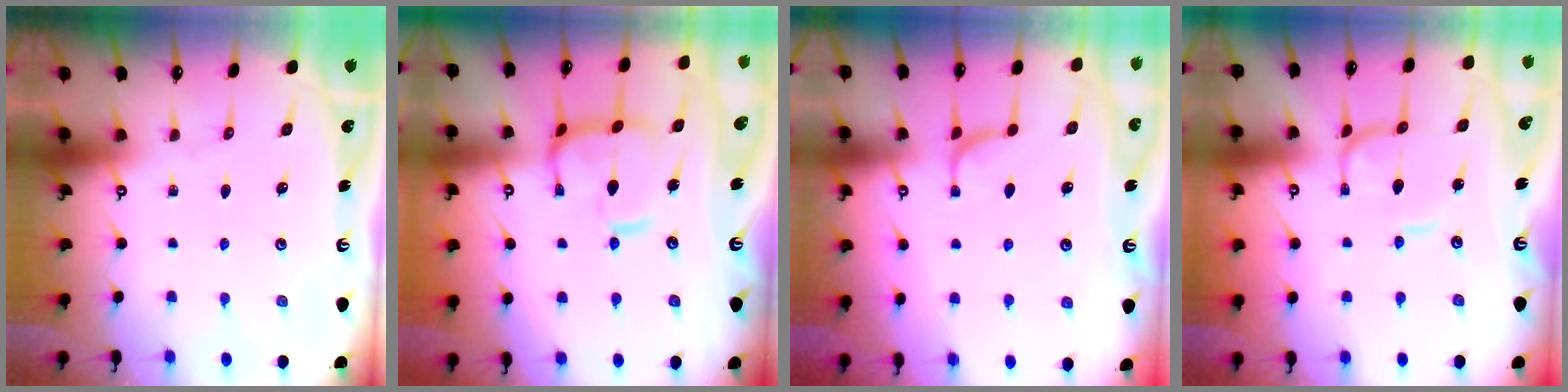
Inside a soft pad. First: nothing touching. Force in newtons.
{"total": 8.1, "press": 8.0, "slide": 1.2}
{"total": 2.2, "press": 2.2, "slide": 0.4}
{"total": 0.6, "press": 0.6, "slide": 0.3}